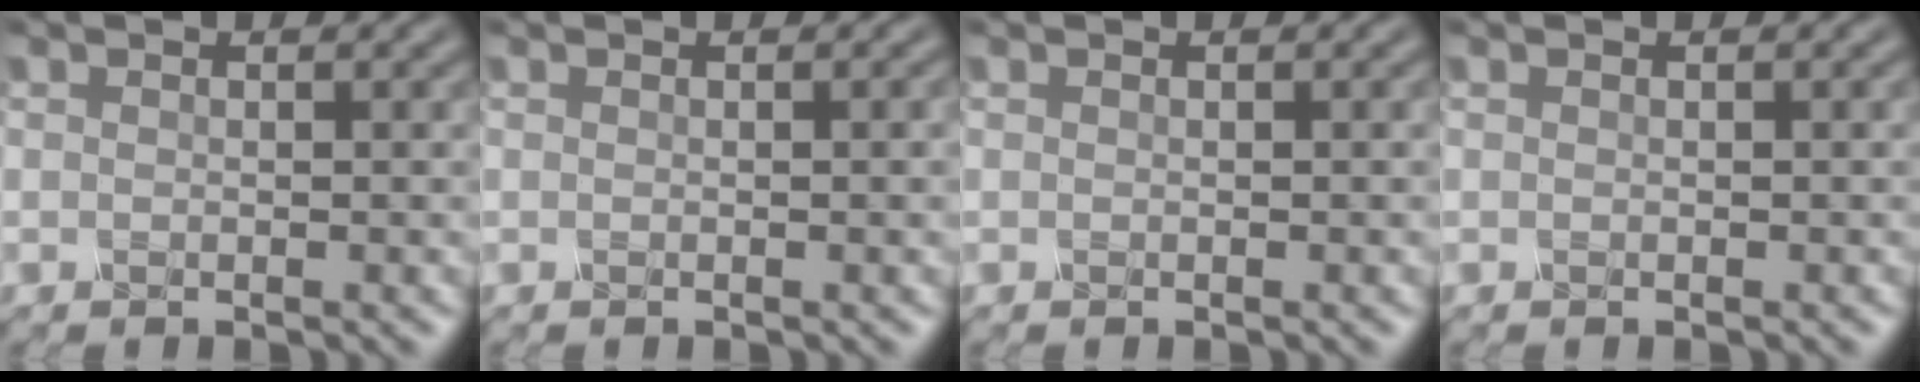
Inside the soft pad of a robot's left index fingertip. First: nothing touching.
{"total": 1.3, "force": [0.0, 0.5, 1.2], "torque": [-0.010, 0.004, -0.003]}
{"total": 0.0}
{"total": 0.0}